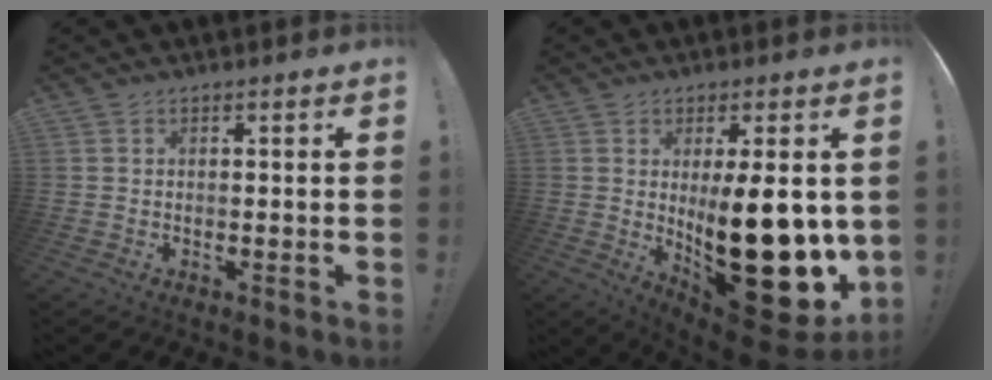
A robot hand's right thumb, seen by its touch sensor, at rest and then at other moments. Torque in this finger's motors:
{"motor_torque": [2.37, 2.64, 2.43, -0.34, 0.72]}